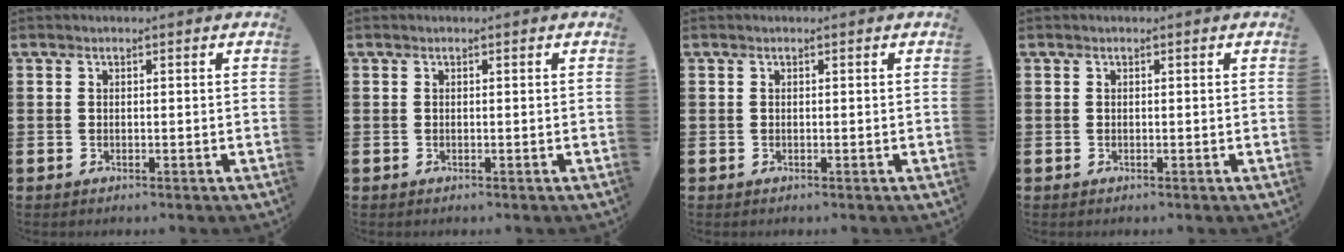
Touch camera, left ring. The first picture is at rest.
{"total": 0.0}
{"total": 0.0}
{"total": 0.0}